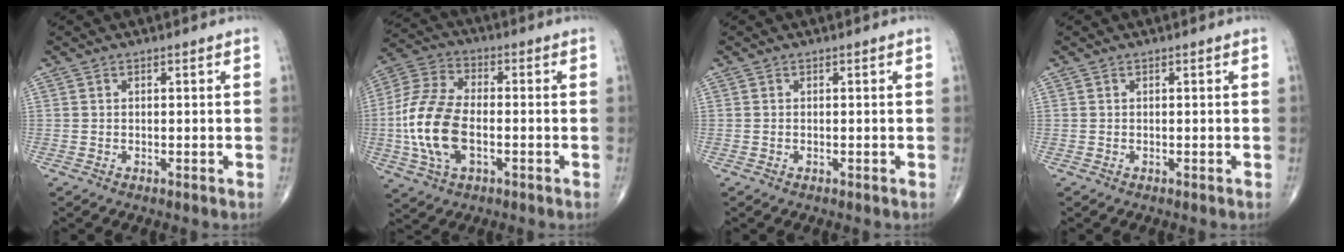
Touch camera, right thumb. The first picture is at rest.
{"total": 14.8, "force": [-2.5, 8.2, 12.0], "torque": [-0.257, 0.016, -0.048]}
{"total": 0.0}
{"total": 0.0}